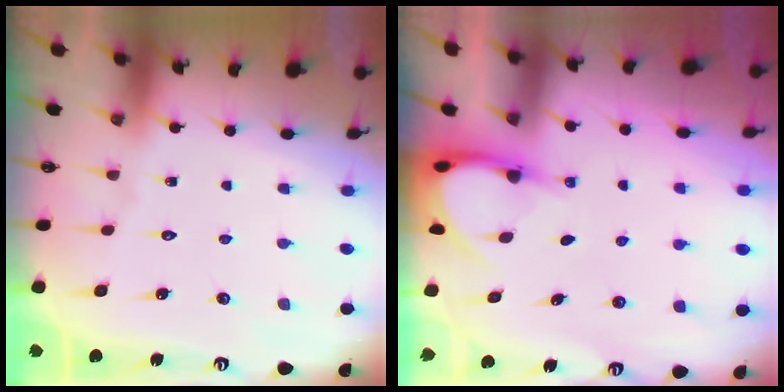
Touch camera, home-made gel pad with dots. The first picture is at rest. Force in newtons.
{"total": 3.9, "press": 3.9, "slide": 0.3}